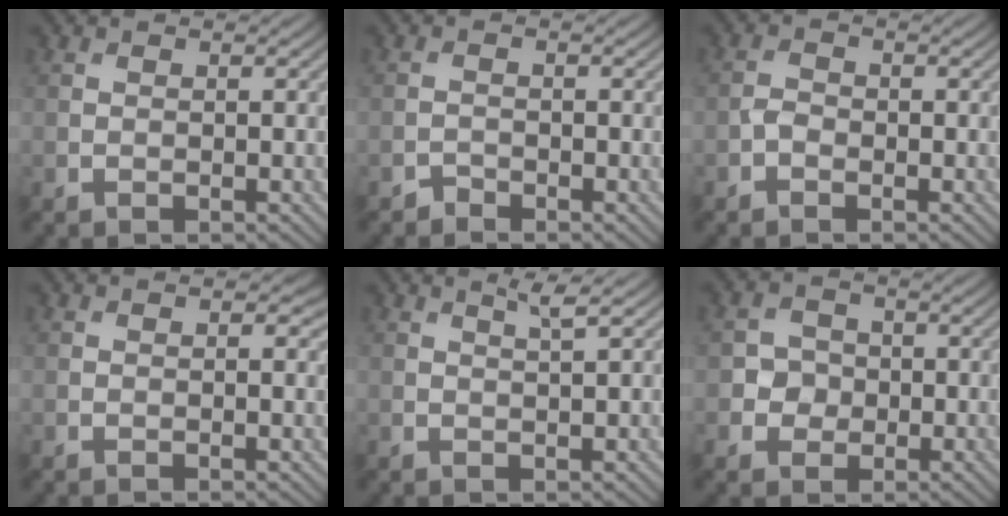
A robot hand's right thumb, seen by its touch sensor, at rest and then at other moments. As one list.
[{"total": 1.0, "force": [-1.0, 0.3, 0.1], "torque": [0.001, 0.001, -0.022]}, {"total": 1.5, "force": [-0.8, 0.9, 0.7], "torque": [-0.015, 0.004, -0.022]}, {"total": 1.0, "force": [0.4, 0.5, 0.8], "torque": [-0.009, -0.004, 0.006]}, {"total": 1.7, "force": [1.0, 0.0, 1.4], "torque": [-0.029, 0.007, 0.019]}, {"total": 3.1, "force": [-0.5, 2.9, 0.9], "torque": [-0.014, -0.004, -0.023]}]